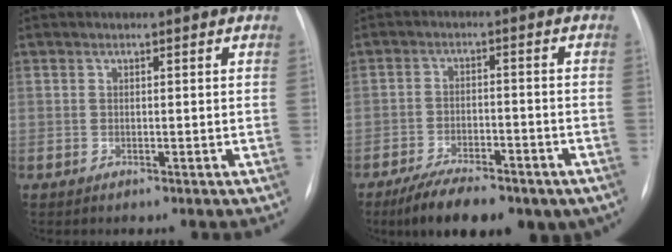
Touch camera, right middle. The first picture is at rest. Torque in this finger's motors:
{"motor_torque": [1.09, -1.05, 0.58, 0.12]}